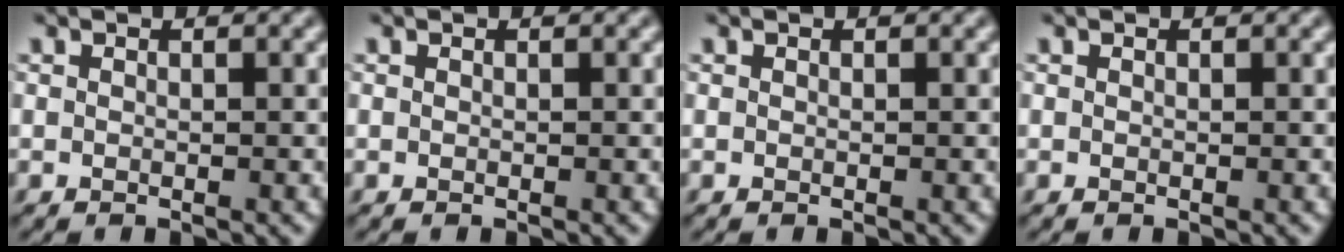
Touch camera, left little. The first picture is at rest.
{"total": 0.0}
{"total": 0.0}
{"total": 0.0}